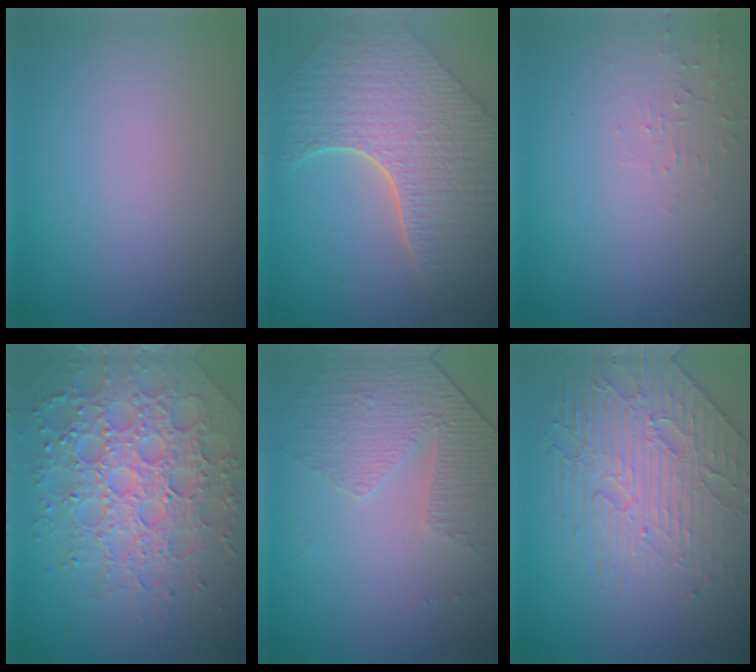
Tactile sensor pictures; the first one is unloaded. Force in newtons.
{"total": 8.0, "press": 5.8, "slide": 5.5}
{"total": 1.2, "press": 1.2, "slide": 0.3}
{"total": 7.1, "press": 6.9, "slide": 1.7}
{"total": 4.7, "press": 3.1, "slide": 3.5}
{"total": 5.5, "press": 4.7, "slide": 2.9}